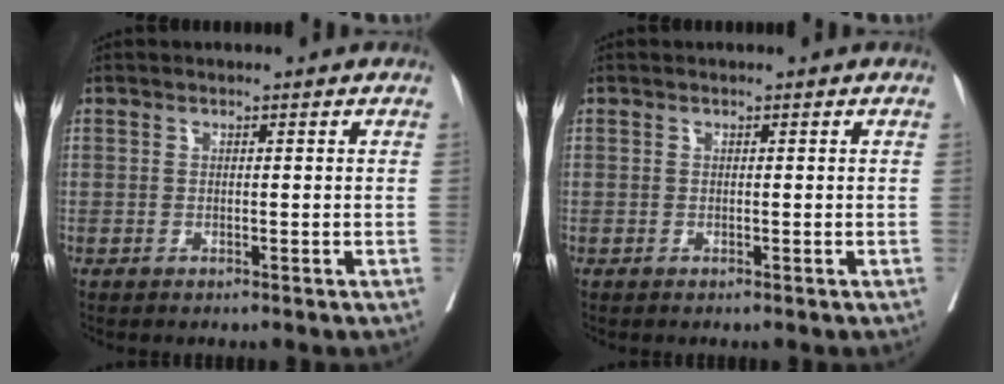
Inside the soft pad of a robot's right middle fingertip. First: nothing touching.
{"total": 0.0}